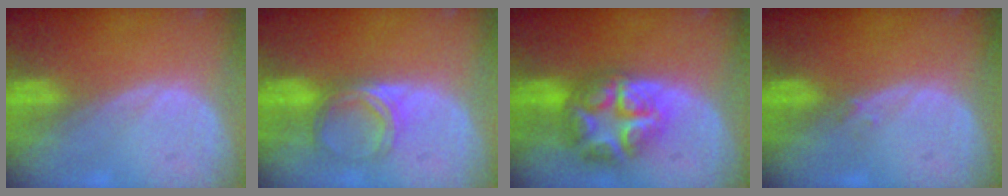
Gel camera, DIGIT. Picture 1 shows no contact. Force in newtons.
{"total": 5.1, "press": 4.5, "slide": 2.3}
{"total": 8.9, "press": 8.9, "slide": 0.5}
{"total": 0.7, "press": 0.7, "slide": 0.1}